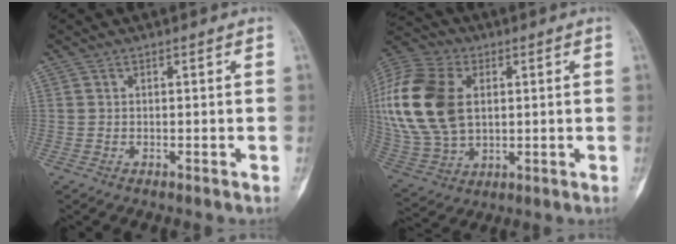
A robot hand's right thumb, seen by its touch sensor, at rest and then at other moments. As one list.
[{"total": 24.7, "force": [4.3, 16.7, 17.7], "torque": [-0.408, 0.011, 0.088]}]